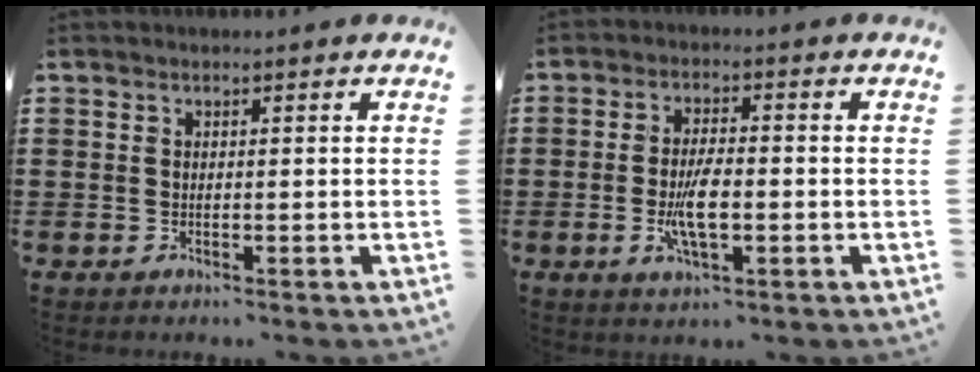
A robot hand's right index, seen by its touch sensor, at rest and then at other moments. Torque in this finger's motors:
{"motor_torque": [1.79, 0.35, 0.73, 0.21]}